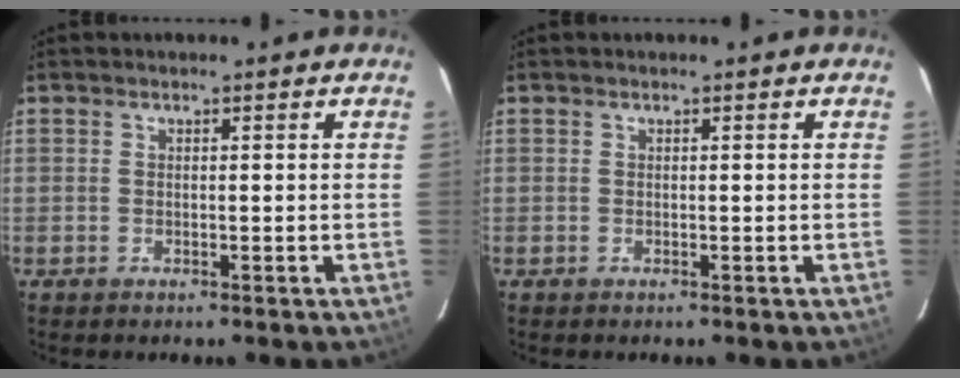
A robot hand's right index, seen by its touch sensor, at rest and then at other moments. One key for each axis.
{"total": 0.0}